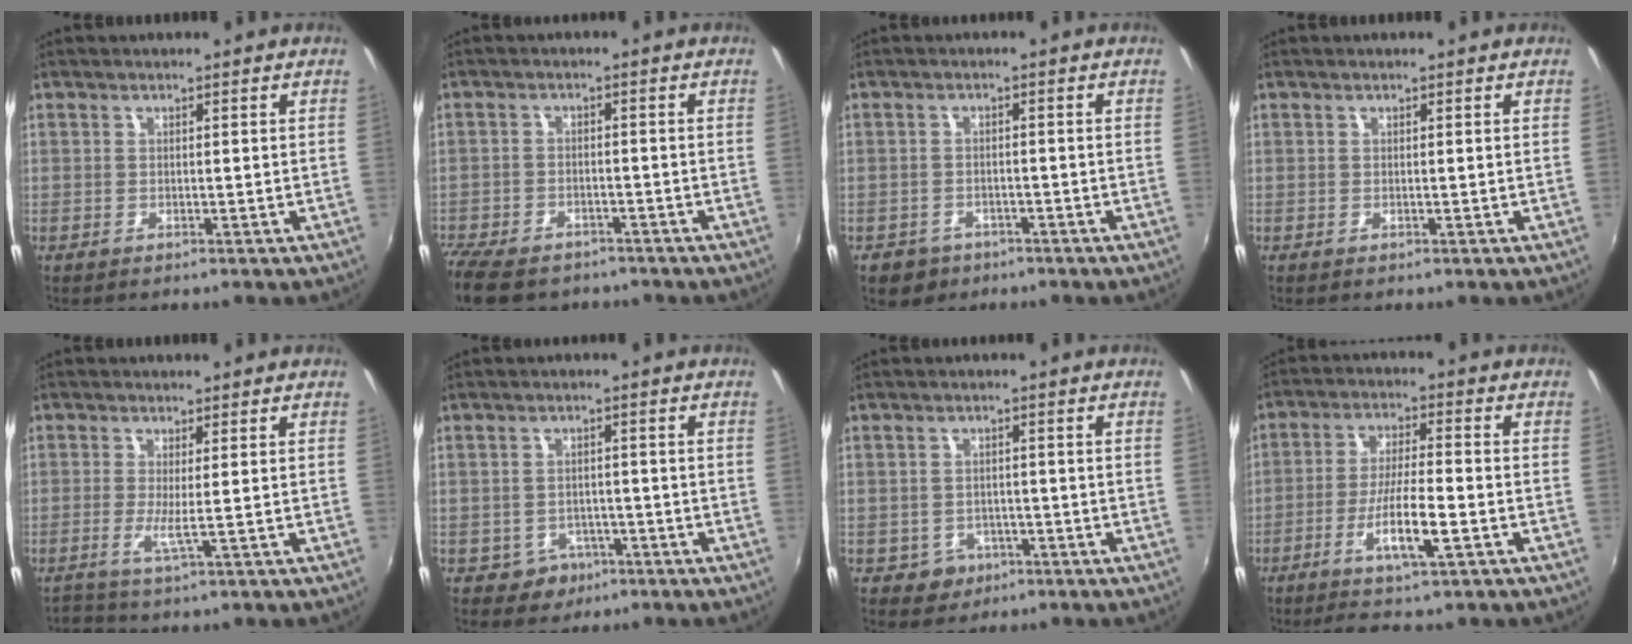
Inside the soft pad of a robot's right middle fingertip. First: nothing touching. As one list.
[{"total": 11.7, "force": [-9.0, 5.5, 5.0], "torque": [-0.139, -0.028, -0.155]}, {"total": 4.5, "force": [-2.8, 3.3, 1.3], "torque": [-0.042, -0.003, -0.039]}, {"total": 0.0}, {"total": 1.9, "force": [-0.5, -0.7, 1.7], "torque": [-0.044, -0.002, -0.015]}, {"total": 4.1, "force": [-2.2, 3.4, 0.7], "torque": [-0.027, 0.006, -0.026]}, {"total": 4.0, "force": [-1.8, 3.4, 0.7], "torque": [-0.026, 0.005, -0.022]}, {"total": 9.0, "force": [-4.5, 0.6, 7.8], "torque": [-0.155, -0.009, -0.084]}]